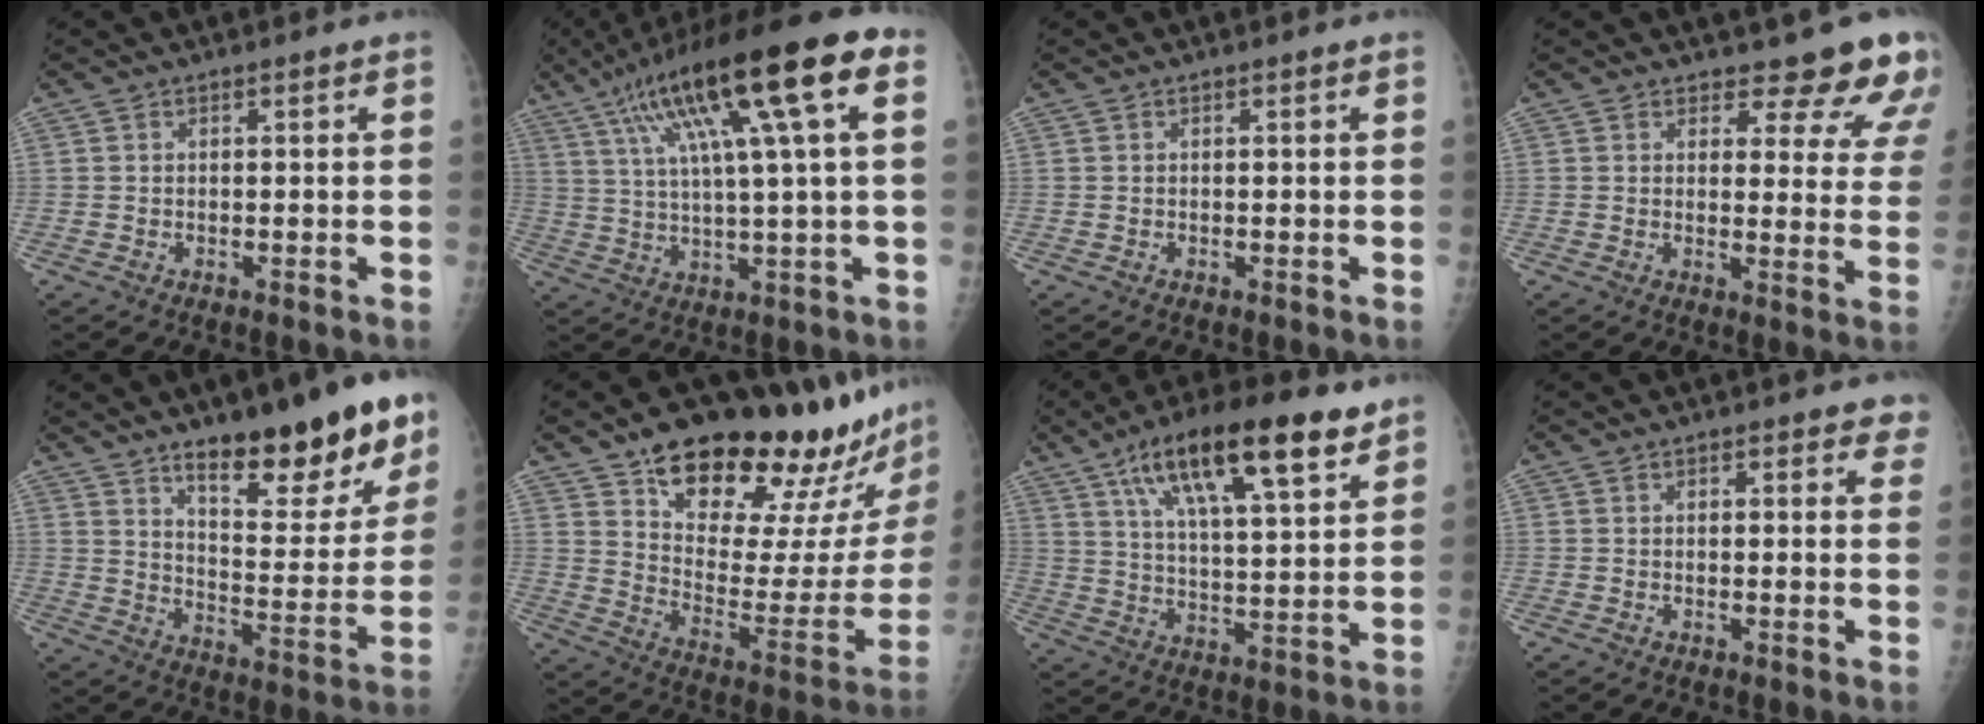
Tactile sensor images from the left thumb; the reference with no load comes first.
{"total": 20.5, "force": [7.9, 3.3, 18.6], "torque": [-0.319, 0.019, 0.125]}
{"total": 0.0}
{"total": 12.7, "force": [11.3, 4.7, 3.6], "torque": [0.011, -0.078, 0.109]}
{"total": 21.2, "force": [13.6, 7.2, 14.6], "torque": [-0.155, -0.077, 0.207]}
{"total": 29.0, "force": [22.1, 8.4, 16.7], "torque": [-0.208, -0.111, 0.315]}
{"total": 20.8, "force": [11.9, 6.3, 15.9], "torque": [-0.245, -0.025, 0.200]}
{"total": 3.7, "force": [2.7, 1.8, 1.8], "torque": [0.015, -0.006, 0.027]}